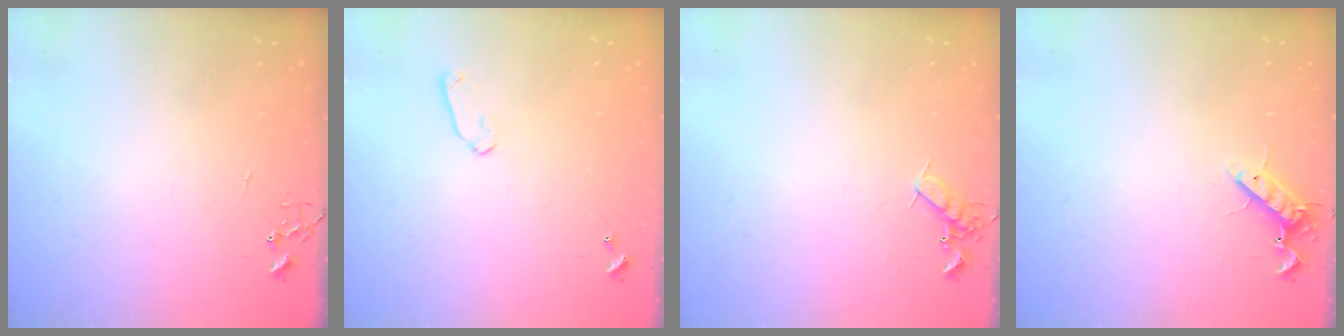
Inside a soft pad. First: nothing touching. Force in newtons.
{"total": 6.8, "press": 6.7, "slide": 1.0}
{"total": 7.5, "press": 7.5, "slide": 0.8}
{"total": 10.0, "press": 9.8, "slide": 1.5}